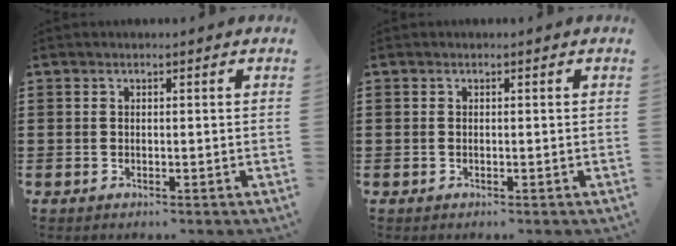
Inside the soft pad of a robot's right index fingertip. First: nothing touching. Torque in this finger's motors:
{"motor_torque": [-1.07, 1.02, -0.02, -0.01]}